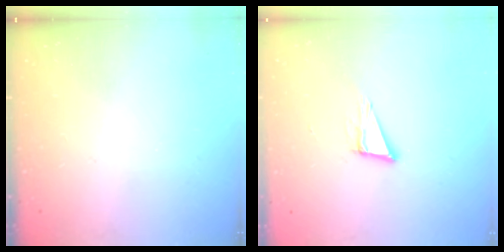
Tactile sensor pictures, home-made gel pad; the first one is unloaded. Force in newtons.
{"total": 7.7, "press": 7.0, "slide": 3.2}